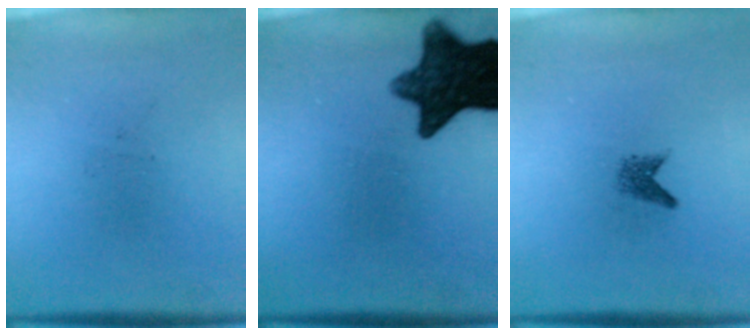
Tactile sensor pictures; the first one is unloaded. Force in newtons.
{"total": 12.5}
{"total": 1.5}